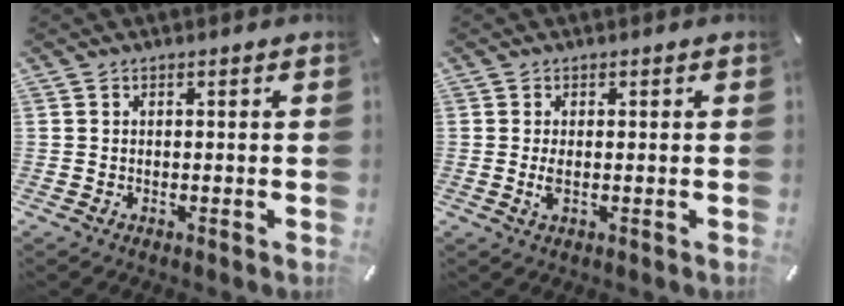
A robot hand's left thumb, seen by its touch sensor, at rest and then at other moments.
{"total": 2.5, "force": [0.0, 0.8, 2.4], "torque": [-0.058, -0.007, -0.005]}